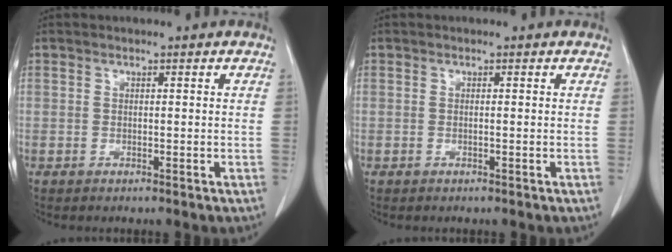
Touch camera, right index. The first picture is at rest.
{"total": 0.0}